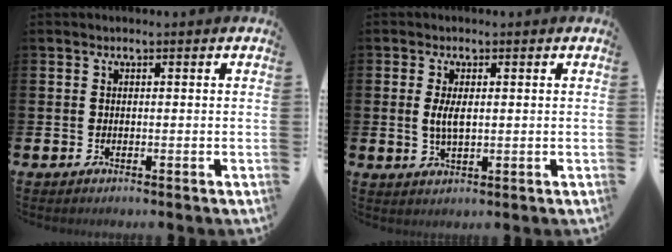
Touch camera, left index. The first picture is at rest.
{"total": 3.1, "force": [0.5, 1.2, 2.8], "torque": [-0.052, 0.003, 0.005]}